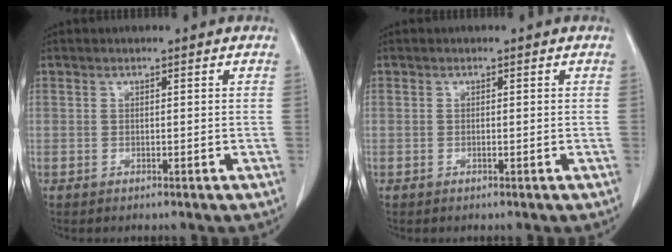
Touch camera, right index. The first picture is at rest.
{"total": 0.0}